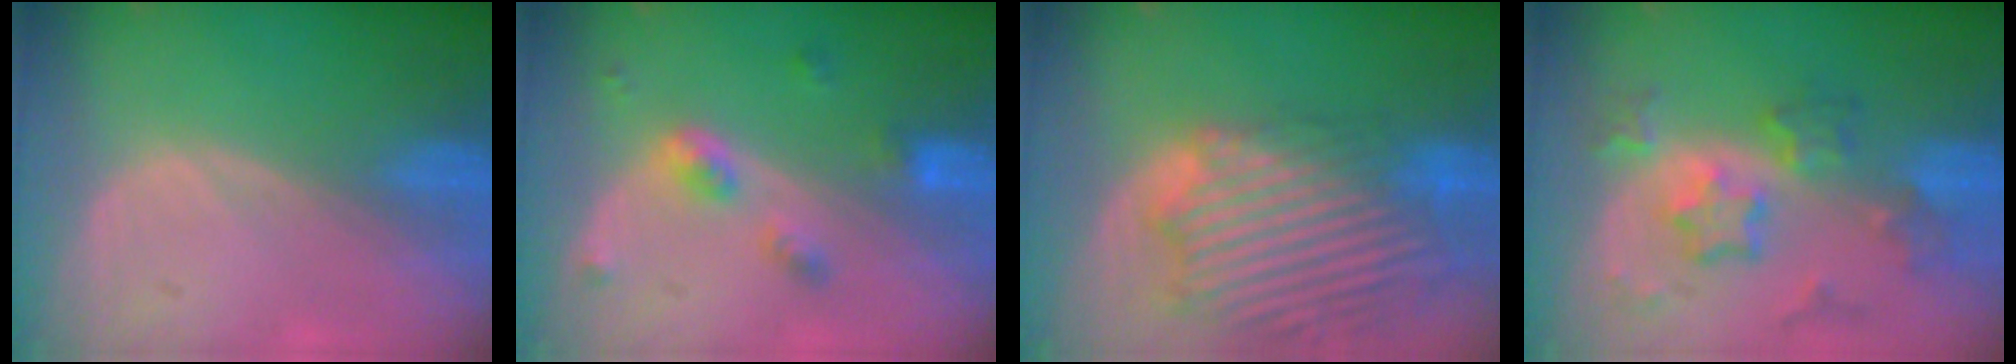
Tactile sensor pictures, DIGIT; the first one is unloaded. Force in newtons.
{"total": 4.6, "press": 4.4, "slide": 1.4}
{"total": 14.6, "press": 12.5, "slide": 7.5}
{"total": 8.4, "press": 7.5, "slide": 4.0}